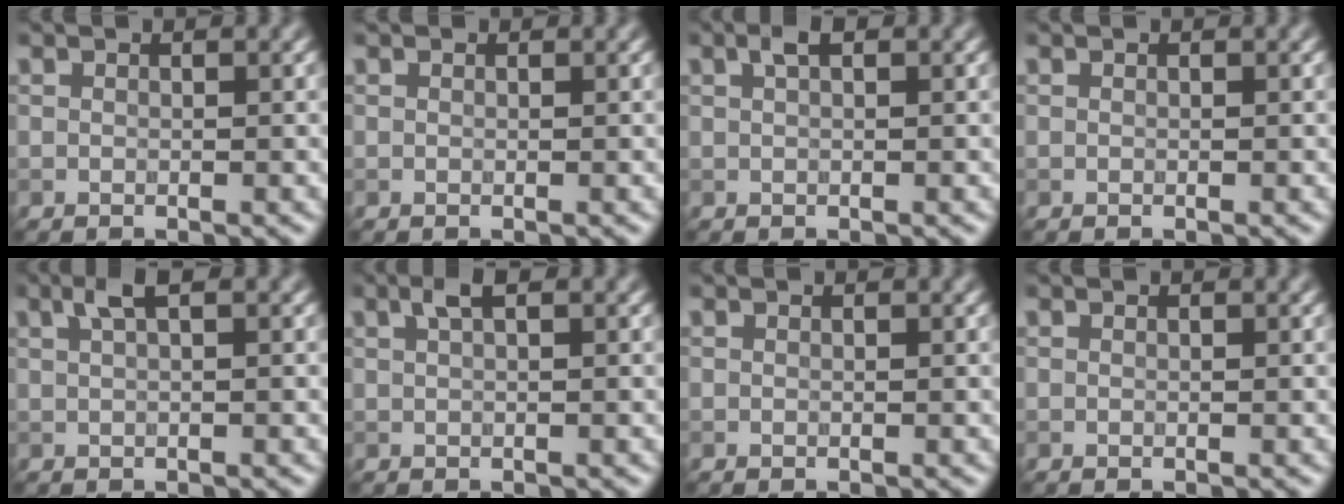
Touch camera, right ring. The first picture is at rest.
{"total": 0.0}
{"total": 1.2, "force": [0.5, 0.5, 1.0], "torque": [-0.019, 0.004, 0.009]}
{"total": 0.0}
{"total": 1.8, "force": [0.8, 0.4, 1.6], "torque": [-0.027, 0.002, 0.015]}
{"total": 1.5, "force": [0.7, 0.4, 1.3], "torque": [-0.023, 0.004, 0.013]}
{"total": 0.0}
{"total": 0.0}